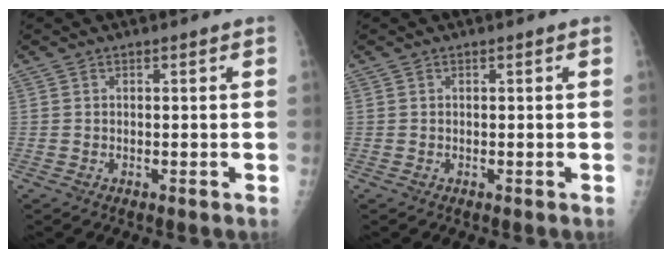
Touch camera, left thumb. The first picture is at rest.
{"total": 0.0}